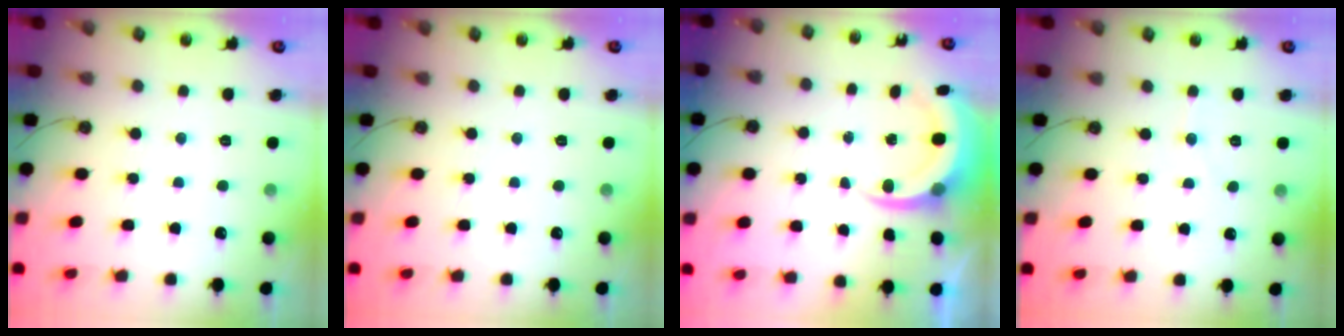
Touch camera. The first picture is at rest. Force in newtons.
{"total": 0.0}
{"total": 6.9, "press": 6.7, "slide": 1.7}
{"total": 4.3, "press": 4.2, "slide": 0.4}